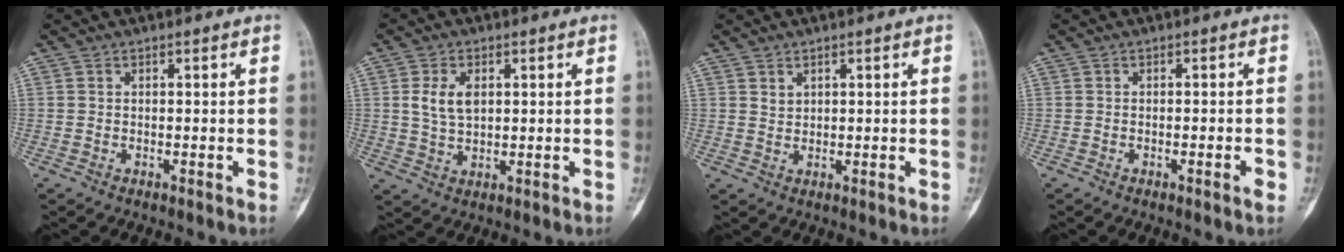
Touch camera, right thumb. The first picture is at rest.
{"total": 5.6, "force": [1.4, 3.4, 4.2], "torque": [-0.076, -0.005, 0.028]}
{"total": 1.6, "force": [1.1, 1.0, 0.7], "torque": [-0.004, -0.009, 0.023]}
{"total": 1.8, "force": [-0.8, 0.2, 1.6], "torque": [-0.026, 0.001, -0.009]}